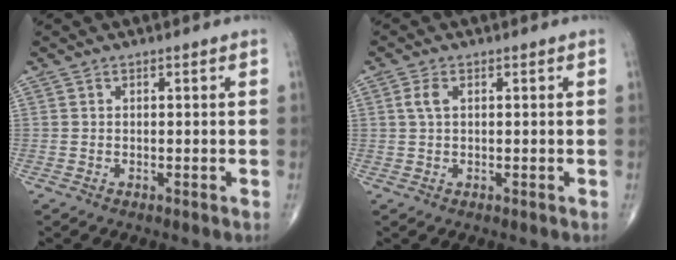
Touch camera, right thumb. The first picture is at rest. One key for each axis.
{"total": 2.3, "fx": 0.6, "fy": 1.2, "fz": 1.9, "tx": -0.046, "ty": 0.008, "tz": 0.013}